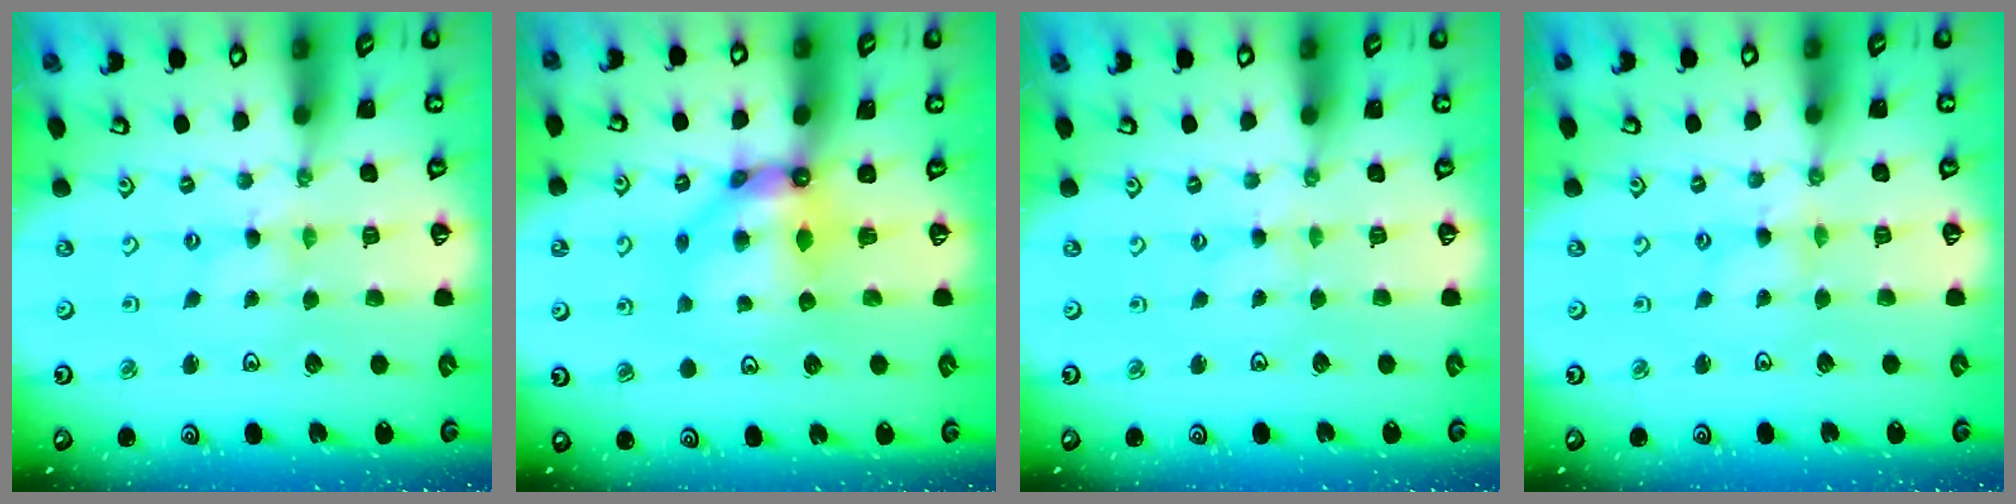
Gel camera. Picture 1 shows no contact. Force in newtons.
{"total": 8.9, "press": 8.9, "slide": 0.8}
{"total": 1.6, "press": 1.6, "slide": 0.2}
{"total": 2.4, "press": 2.3, "slide": 0.4}